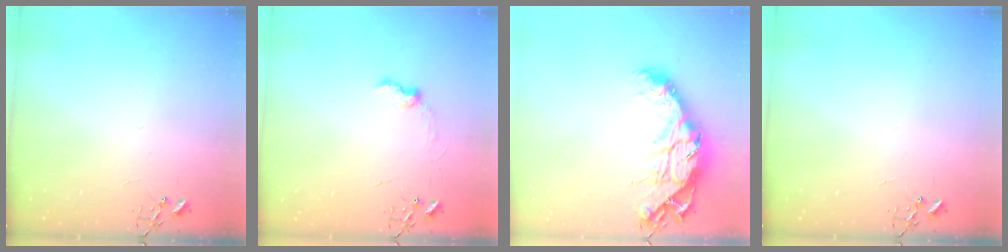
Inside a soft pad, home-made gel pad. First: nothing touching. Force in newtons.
{"total": 7.8, "press": 7.8, "slide": 0.8}
{"total": 18.3, "press": 18.3, "slide": 1.4}
{"total": 0.0}